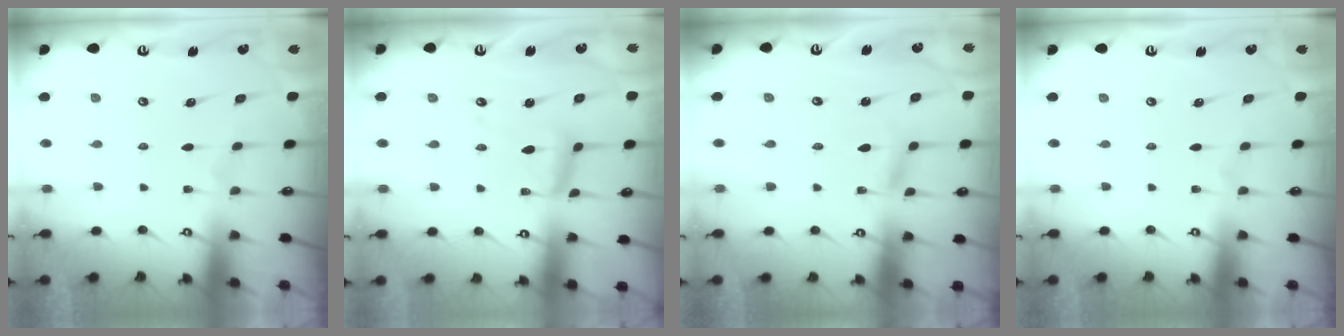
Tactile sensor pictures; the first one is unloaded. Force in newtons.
{"total": 11.0, "press": 11.0, "slide": 0.8}
{"total": 3.3, "press": 3.2, "slide": 0.3}
{"total": 0.0}